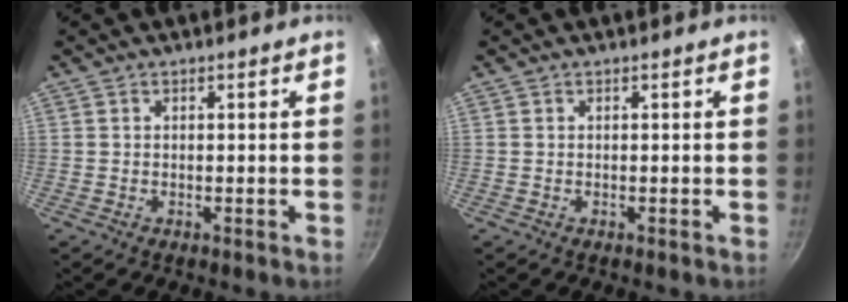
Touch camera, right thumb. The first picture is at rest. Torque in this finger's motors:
{"motor_torque": [0.15, 0.08, 0.59, 0.08, 0.03]}